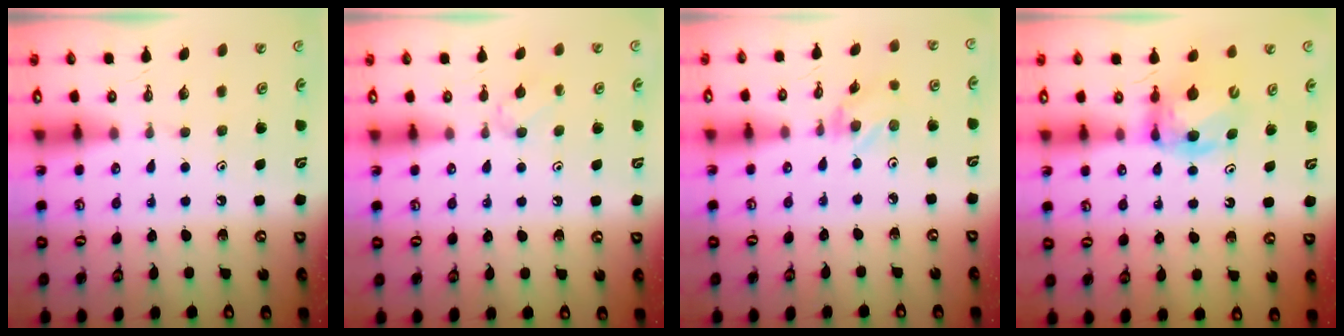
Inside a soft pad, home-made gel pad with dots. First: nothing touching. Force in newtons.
{"total": 2.7, "press": 2.6, "slide": 0.6}
{"total": 1.6, "press": 1.5, "slide": 0.3}
{"total": 7.8, "press": 7.8, "slide": 0.5}